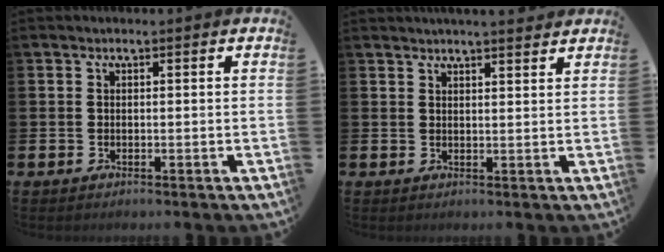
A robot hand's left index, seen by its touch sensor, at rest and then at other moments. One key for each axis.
{"total": 2.8, "fx": 2.8, "fy": -0.3, "fz": 0.3, "tx": -0.011, "ty": -0.011, "tz": 0.051}